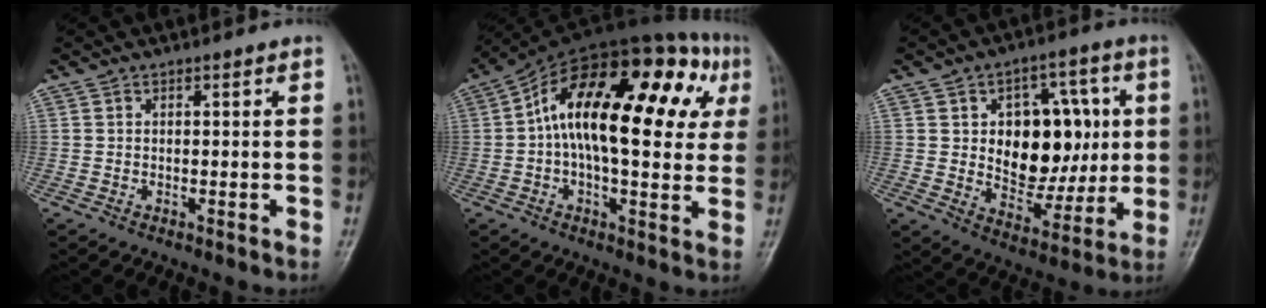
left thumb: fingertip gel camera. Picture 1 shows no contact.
{"total": 27.1, "force": [5.4, 12.6, 23.4], "torque": [-0.345, 0.047, 0.069]}
{"total": 16.8, "force": [1.9, 11.1, 12.5], "torque": [-0.121, -0.001, 0.035]}